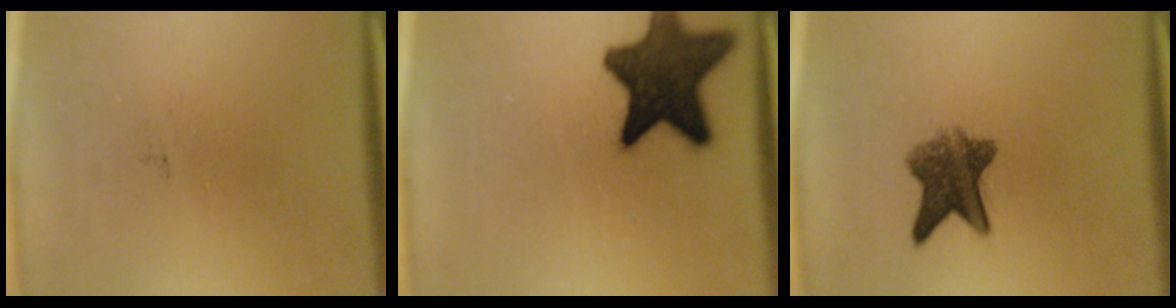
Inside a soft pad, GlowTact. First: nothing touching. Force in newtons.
{"total": 14.1}
{"total": 7.3}